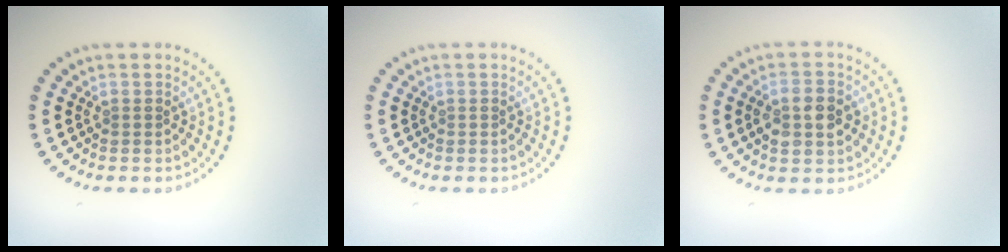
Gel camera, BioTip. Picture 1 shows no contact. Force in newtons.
{"total": 0.0}
{"total": 3.7, "press": 3.7, "slide": 0.1}